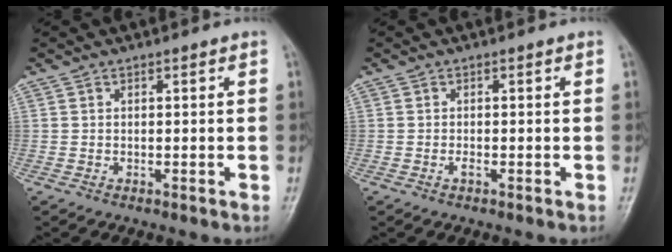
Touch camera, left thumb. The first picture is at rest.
{"total": 0.8, "force": [-0.2, 0.3, 0.7], "torque": [-0.010, -0.001, -0.004]}